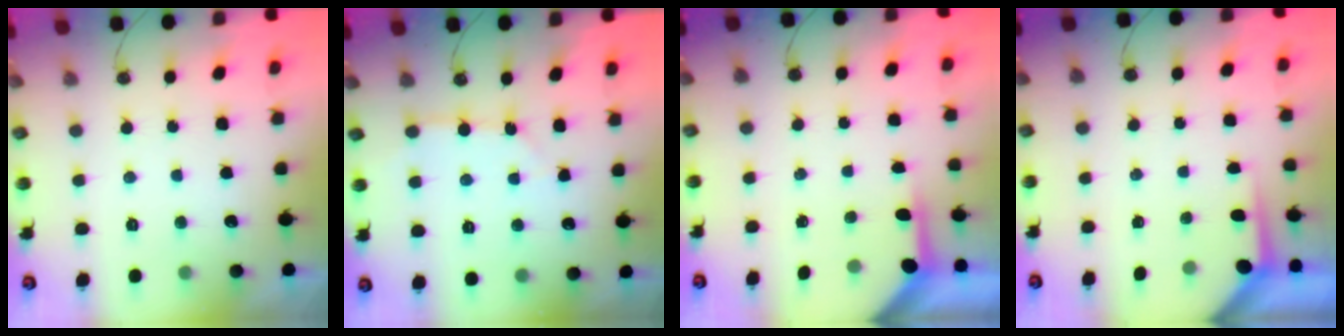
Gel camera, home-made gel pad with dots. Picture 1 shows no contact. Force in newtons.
{"total": 2.6, "press": 2.6, "slide": 0.3}
{"total": 3.8, "press": 3.8, "slide": 0.4}
{"total": 3.7, "press": 3.7, "slide": 0.3}